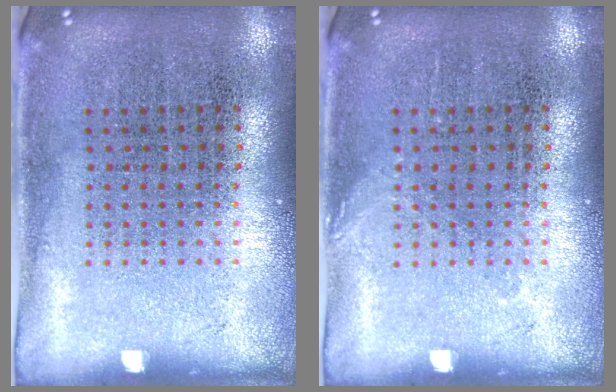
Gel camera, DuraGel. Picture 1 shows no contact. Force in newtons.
{"total": 0.6, "press": 0.6, "slide": 0.1}